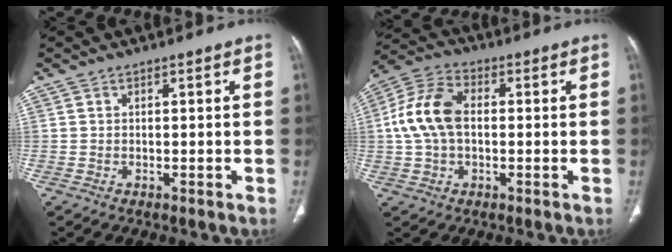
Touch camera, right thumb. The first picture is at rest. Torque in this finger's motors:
{"motor_torque": [-0.23, 0.80, 1.07, -0.39, 0.13]}